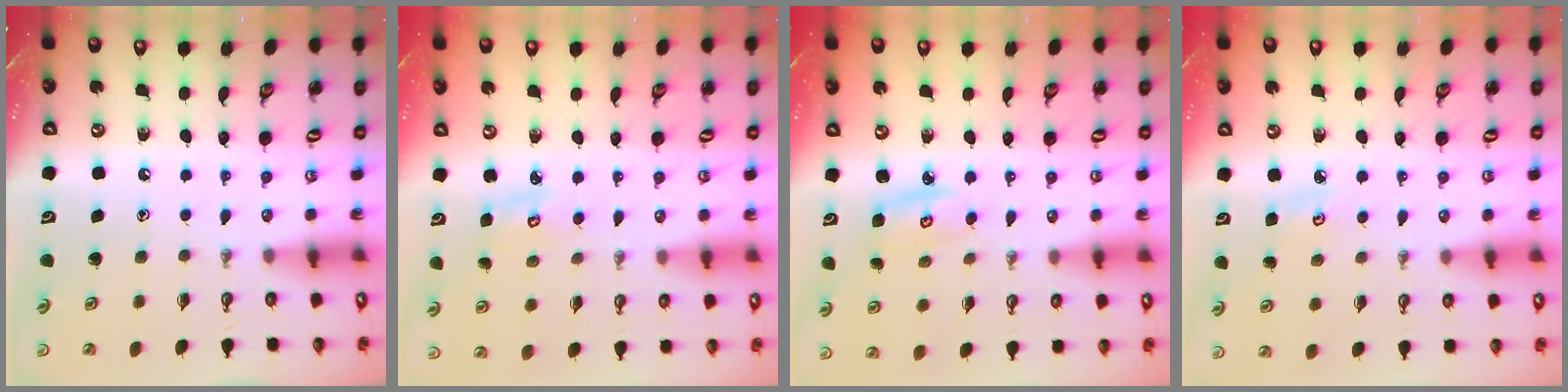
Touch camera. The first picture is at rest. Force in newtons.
{"total": 2.9, "press": 2.9, "slide": 0.2}
{"total": 3.4, "press": 3.4, "slide": 0.1}
{"total": 3.7, "press": 3.7, "slide": 0.4}